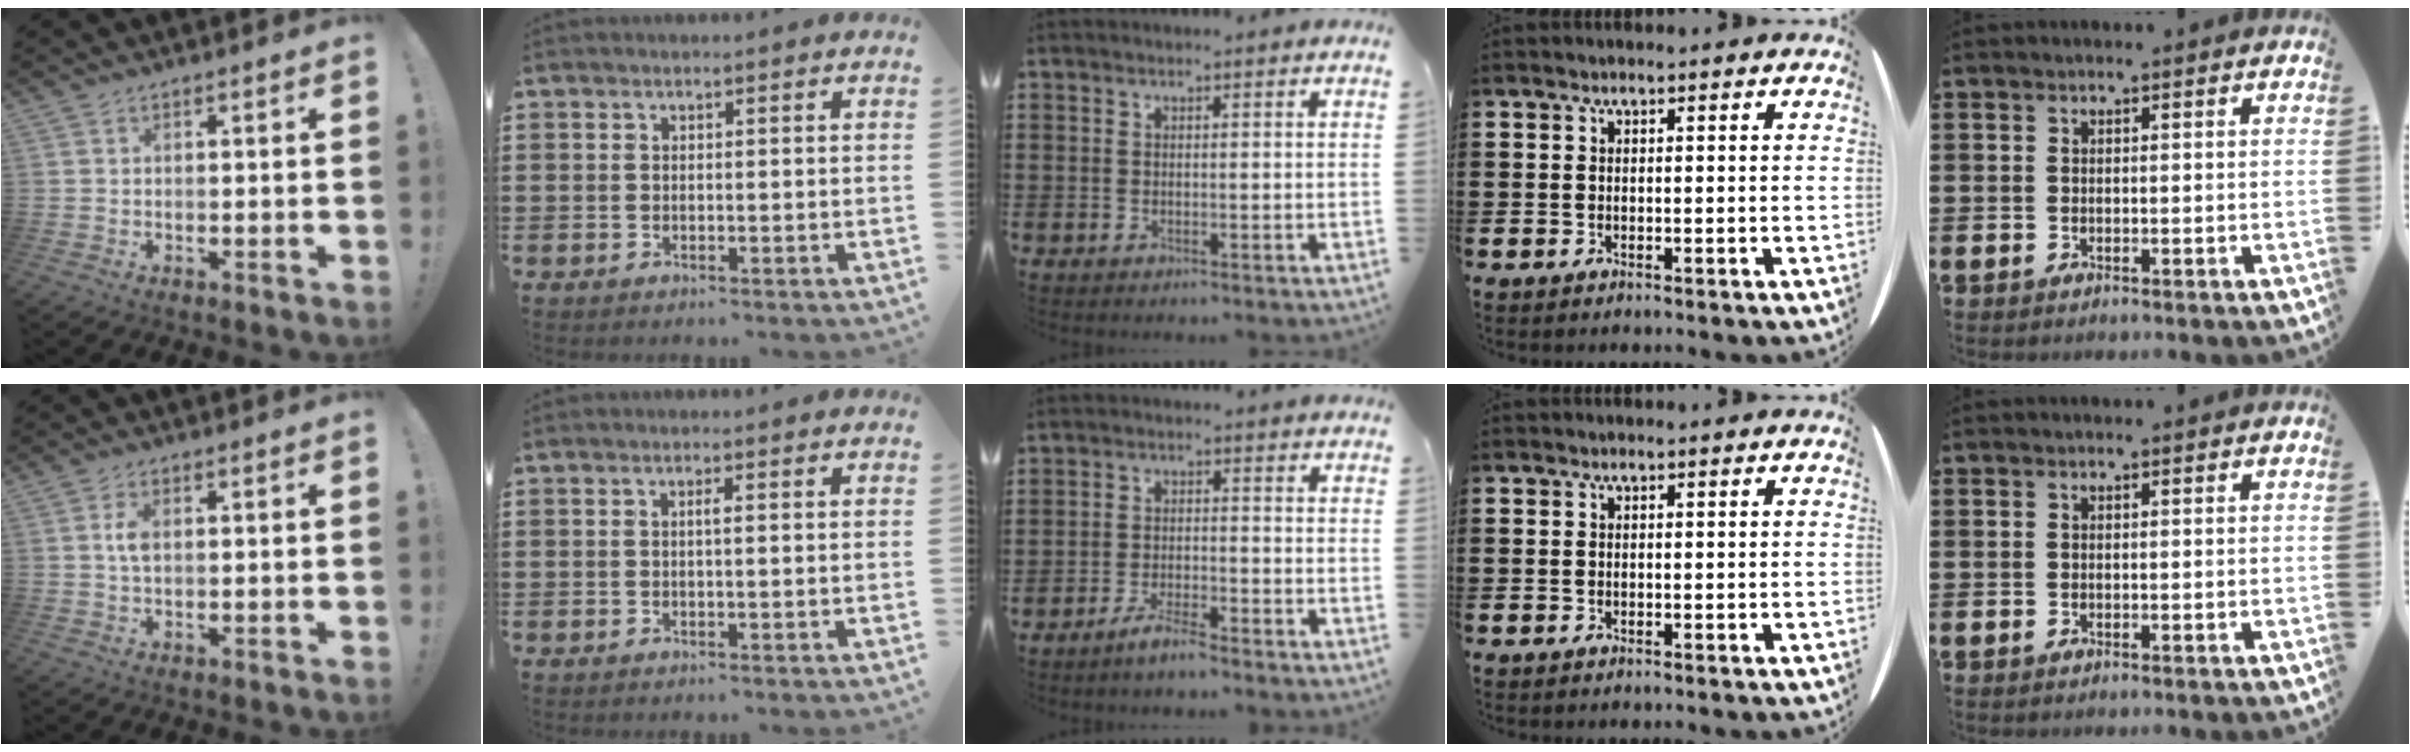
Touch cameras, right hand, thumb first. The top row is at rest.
{"thumb": {"total": 3.4, "force": [0.4, 1.8, 2.8], "torque": [-0.041, 0.001, 0.002]}, "index": {"total": 0.8, "force": [0.0, -0.1, 0.8], "torque": [-0.016, -0.003, 0.000]}, "middle": {"total": 3.3, "force": [-2.9, 0.2, 1.6], "torque": [-0.035, 0.003, -0.057]}}